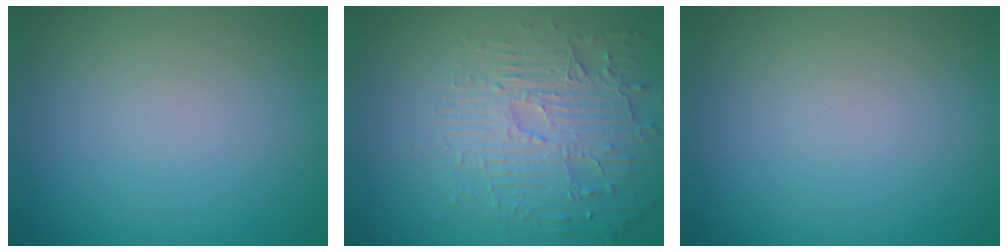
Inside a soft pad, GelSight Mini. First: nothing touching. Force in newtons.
{"total": 4.5, "press": 3.7, "slide": 2.6}
{"total": 0.0}